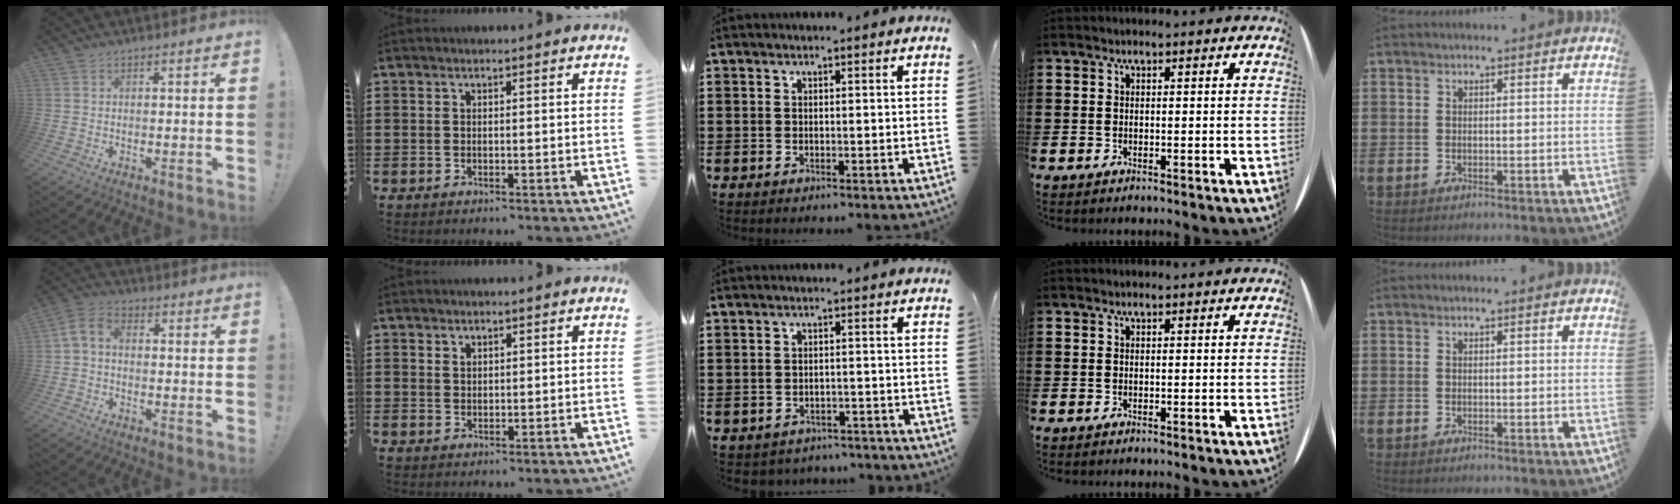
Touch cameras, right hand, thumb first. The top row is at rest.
{"thumb": {"total": 5.7, "force": [-0.1, 4.0, 4.1], "torque": [-0.085, 0.010, 0.001]}, "index": {"total": 0.9, "force": [0.7, 0.6, 0.1], "torque": [-0.003, 0.001, 0.014]}, "middle": {"total": 2.0, "force": [-1.8, 0.6, -0.3], "torque": [-0.004, 0.002, -0.044]}}